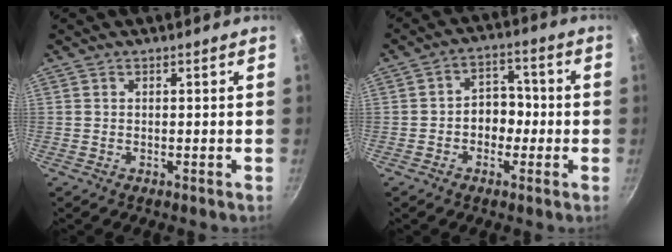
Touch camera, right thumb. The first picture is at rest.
{"total": 6.7, "force": [-1.1, 5.2, 4.1], "torque": [-0.012, 0.023, -0.025]}